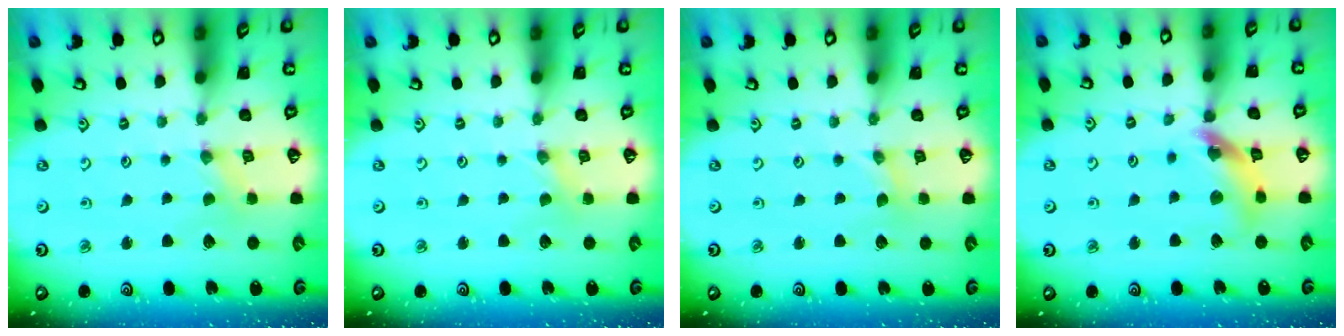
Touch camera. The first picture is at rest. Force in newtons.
{"total": 0.0}
{"total": 0.0}
{"total": 13.3, "press": 13.2, "slide": 1.6}